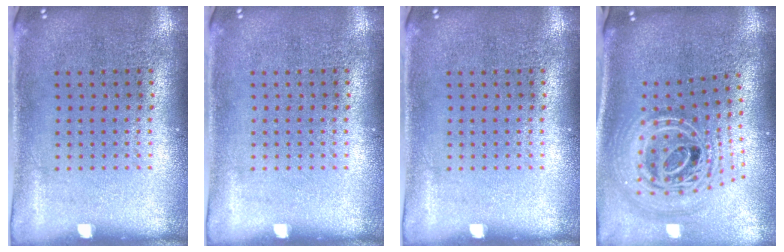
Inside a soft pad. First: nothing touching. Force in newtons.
{"total": 0.0}
{"total": 0.0}
{"total": 3.0, "press": 2.1, "slide": 2.1}